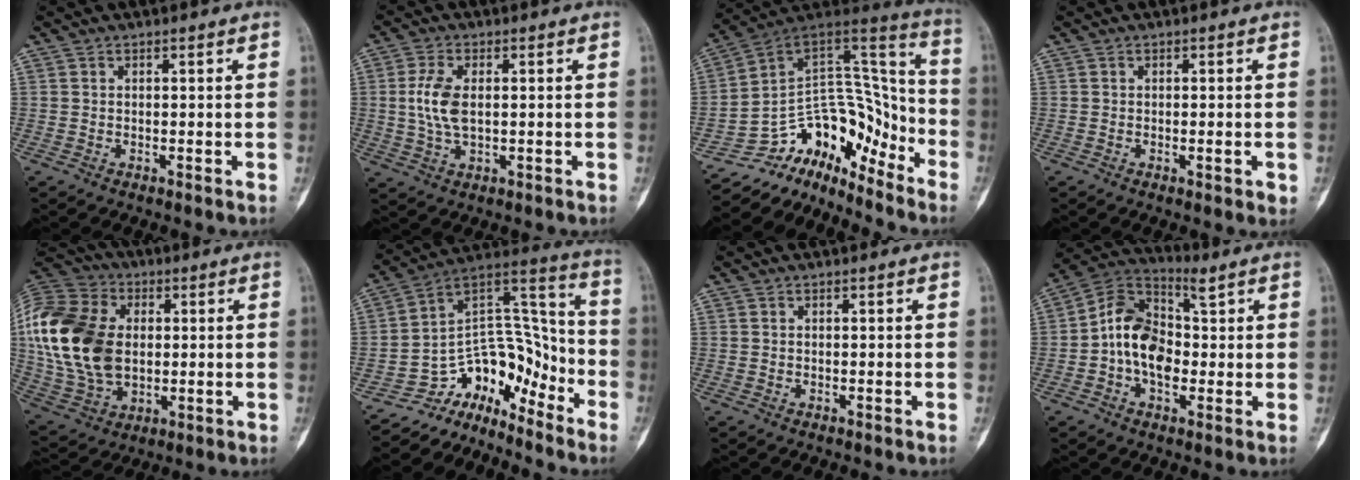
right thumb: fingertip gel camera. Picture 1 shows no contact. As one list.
[{"total": 6.7, "force": [0.4, 3.5, 5.7], "torque": [-0.125, -0.001, 0.005]}, {"total": 16.6, "force": [-13.6, 8.5, 4.4], "torque": [-0.007, 0.150, -0.234]}, {"total": 2.2, "force": [-0.5, 0.7, 2.1], "torque": [-0.025, -0.003, -0.004]}, {"total": 23.0, "force": [1.9, 15.9, 16.5], "torque": [-0.336, 0.000, 0.042]}, {"total": 12.5, "force": [-10.0, 6.6, 3.6], "torque": [-0.007, 0.146, -0.183]}, {"total": 0.0}, {"total": 11.3, "force": [0.5, 7.7, 8.2], "torque": [-0.132, 0.025, 0.000]}]